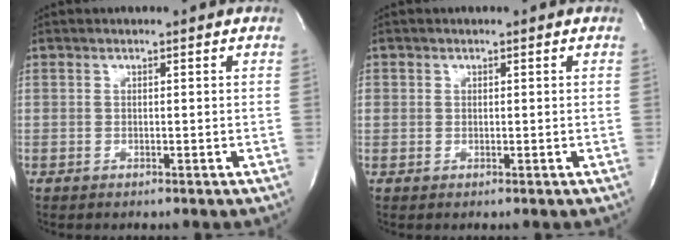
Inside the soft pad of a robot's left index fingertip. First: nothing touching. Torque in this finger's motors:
{"motor_torque": [1.11, -0.19, 0.45, 0.12]}